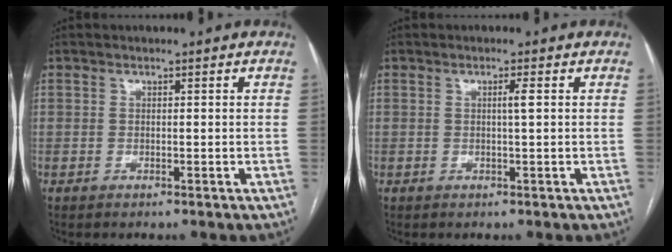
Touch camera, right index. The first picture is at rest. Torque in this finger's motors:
{"motor_torque": [0.09, 0.12, 0.01, 0.01]}